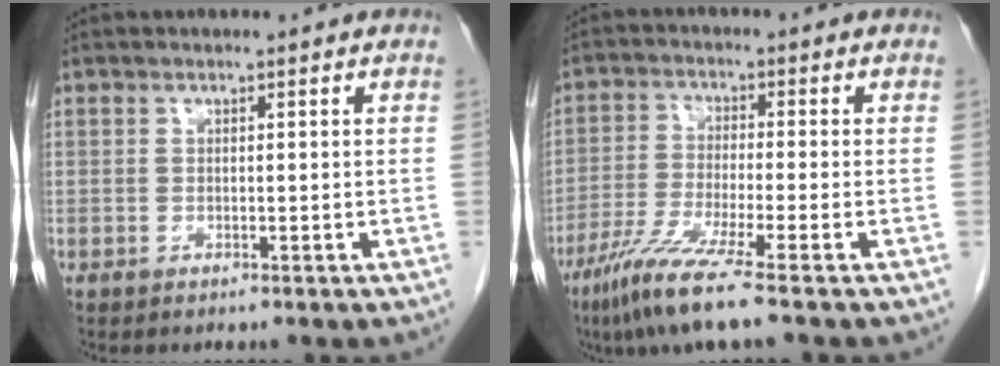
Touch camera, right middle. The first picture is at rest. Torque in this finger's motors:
{"motor_torque": [1.20, -0.94, 0.31, 0.09]}